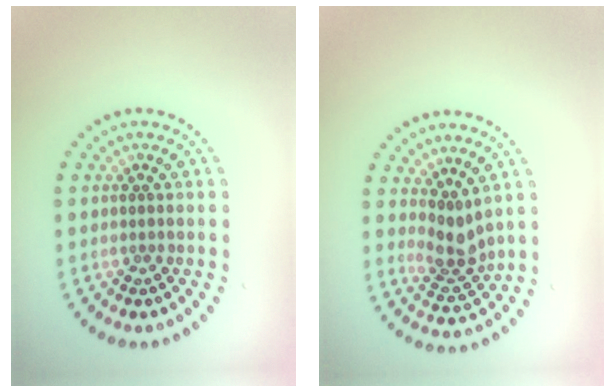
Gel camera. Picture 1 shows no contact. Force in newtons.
{"total": 2.7, "press": 2.1, "slide": 1.7}